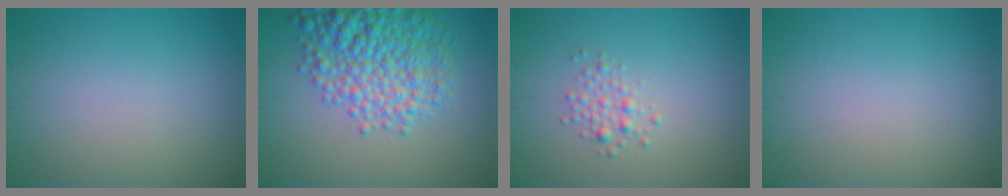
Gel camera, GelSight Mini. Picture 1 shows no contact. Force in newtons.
{"total": 7.5, "press": 7.5, "slide": 0.2}
{"total": 1.5, "press": 1.5, "slide": 0.0}
{"total": 0.0}